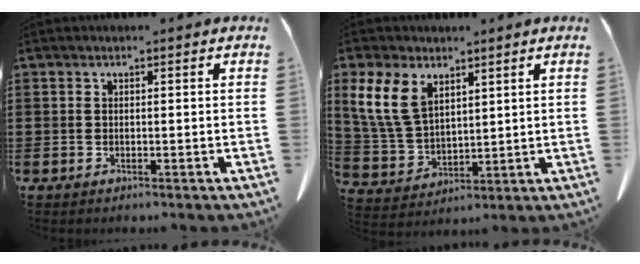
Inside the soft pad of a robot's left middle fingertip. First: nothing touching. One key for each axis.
{"total": 9.0, "fx": 4.7, "fy": 5.3, "fz": 5.4, "tx": -0.146, "ty": 0.004, "tz": 0.088}